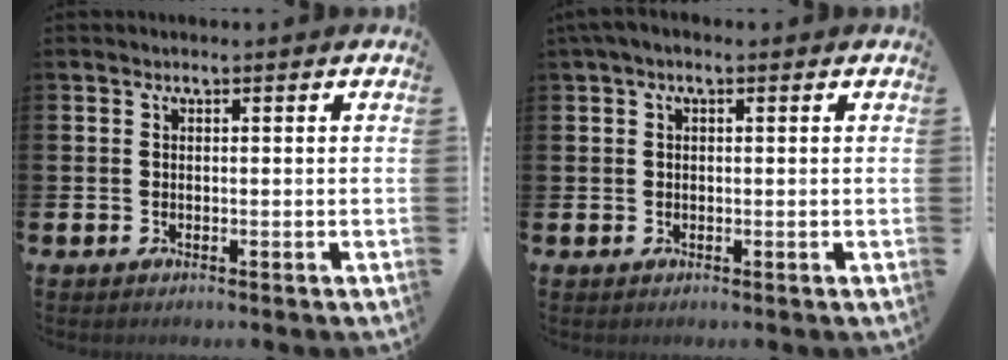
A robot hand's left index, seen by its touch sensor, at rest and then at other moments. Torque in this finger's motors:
{"motor_torque": [0.00, -2.14, -0.69, 0.00]}